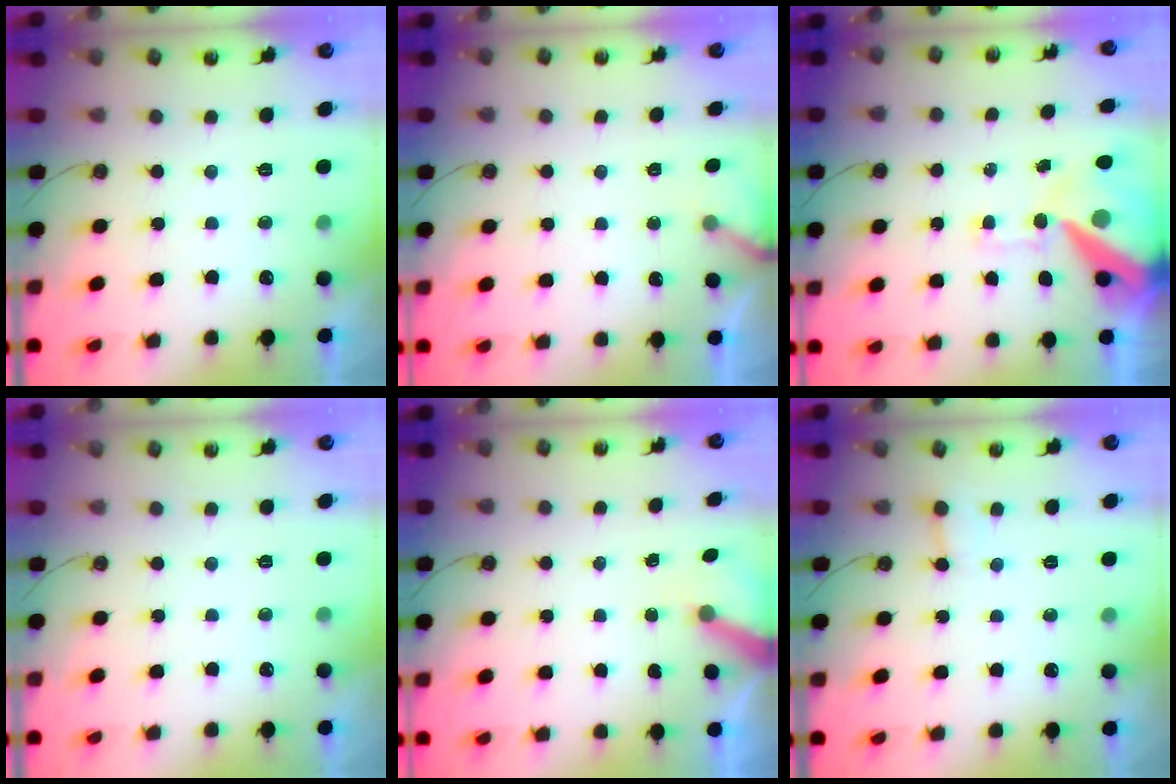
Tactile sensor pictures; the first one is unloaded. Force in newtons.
{"total": 4.0, "press": 3.9, "slide": 0.3}
{"total": 18.4, "press": 18.3, "slide": 2.3}
{"total": 0.0}
{"total": 5.0, "press": 4.9, "slide": 0.4}
{"total": 3.0, "press": 3.0, "slide": 0.2}